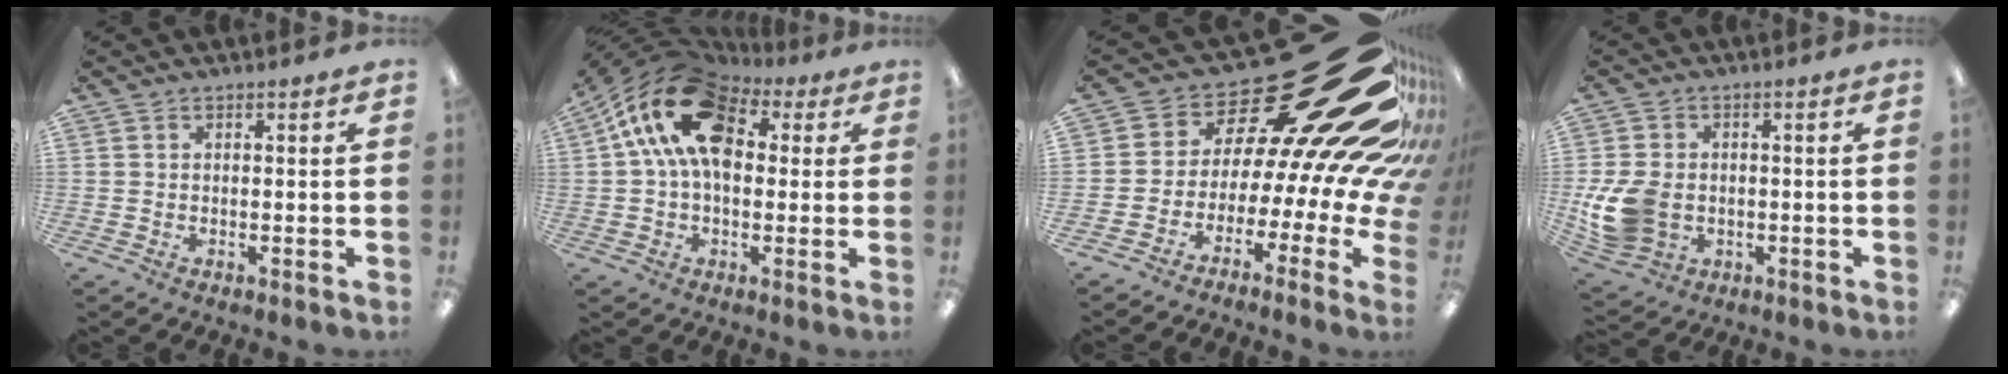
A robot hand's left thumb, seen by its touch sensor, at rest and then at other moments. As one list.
[{"total": 17.4, "force": [5.5, 11.2, 12.1], "torque": [-0.228, -0.009, 0.100]}, {"total": 28.2, "force": [15.5, 10.9, 20.9], "torque": [-0.255, -0.159, 0.295]}, {"total": 12.1, "force": [-2.0, 9.5, 7.2], "torque": [-0.154, 0.008, -0.033]}]